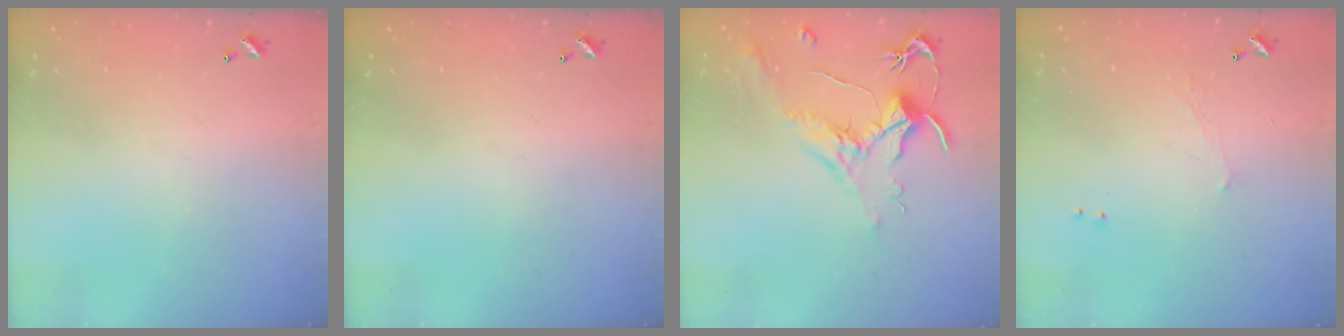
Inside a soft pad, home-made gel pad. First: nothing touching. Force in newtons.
{"total": 0.0}
{"total": 2.0, "press": 1.8, "slide": 0.8}
{"total": 0.6, "press": 0.2, "slide": 0.5}